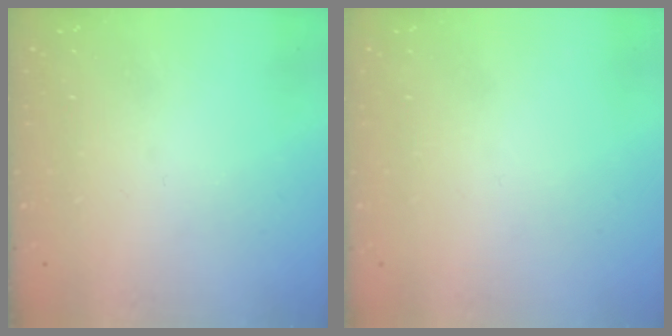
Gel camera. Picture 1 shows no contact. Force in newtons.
{"total": 1.5, "press": 1.5, "slide": 0.1}